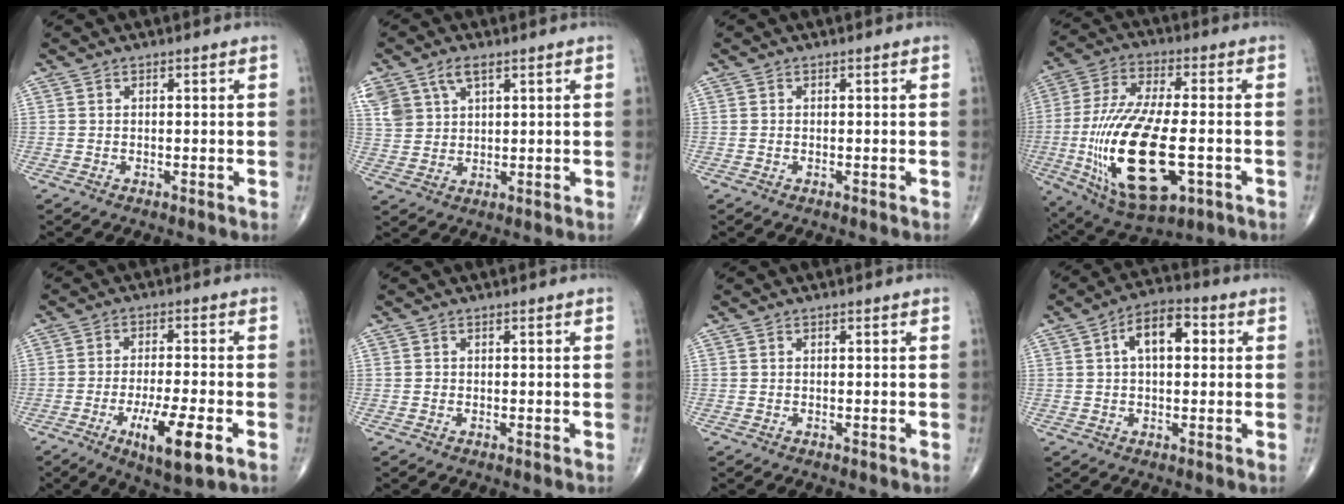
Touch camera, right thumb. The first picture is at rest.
{"total": 7.8, "force": [4.3, 4.4, 4.8], "torque": [-0.095, -0.004, 0.093]}
{"total": 0.0}
{"total": 23.6, "force": [-5.0, 10.0, 20.8], "torque": [-0.441, -0.002, -0.067]}
{"total": 10.9, "force": [-4.4, 2.5, 9.6], "torque": [-0.168, -0.001, -0.068]}
{"total": 0.0}
{"total": 0.0}
{"total": 8.7, "force": [1.9, 4.6, 7.1], "torque": [-0.105, 0.021, 0.023]}